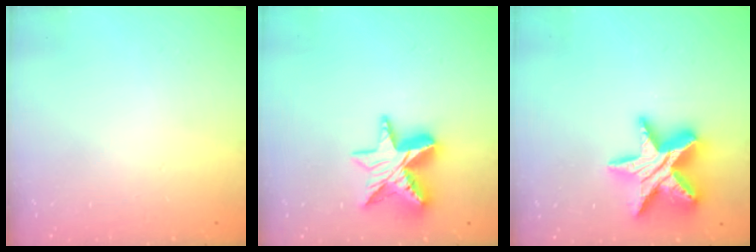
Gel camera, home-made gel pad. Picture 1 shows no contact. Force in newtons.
{"total": 12.5, "press": 12.4, "slide": 1.1}
{"total": 19.5, "press": 19.4, "slide": 1.5}